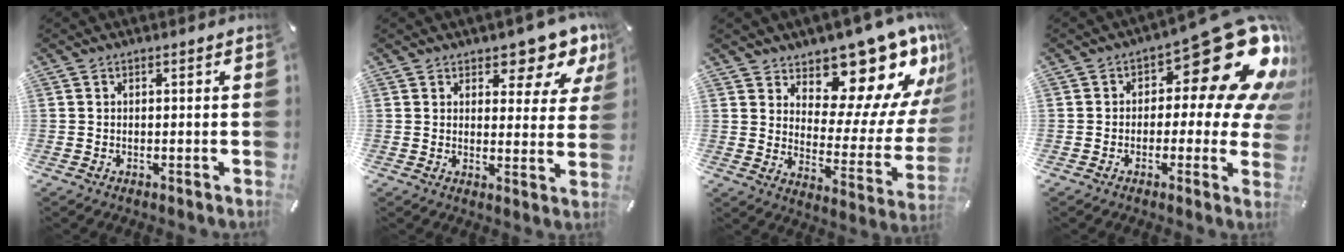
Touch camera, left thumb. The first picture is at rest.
{"total": 7.5, "force": [6.1, 3.3, 2.9], "torque": [-0.018, -0.056, 0.099]}
{"total": 16.4, "force": [12.7, 8.1, 6.5], "torque": [-0.072, -0.119, 0.212]}
{"total": 22.2, "force": [9.7, 9.7, 17.4], "torque": [-0.206, -0.070, 0.159]}